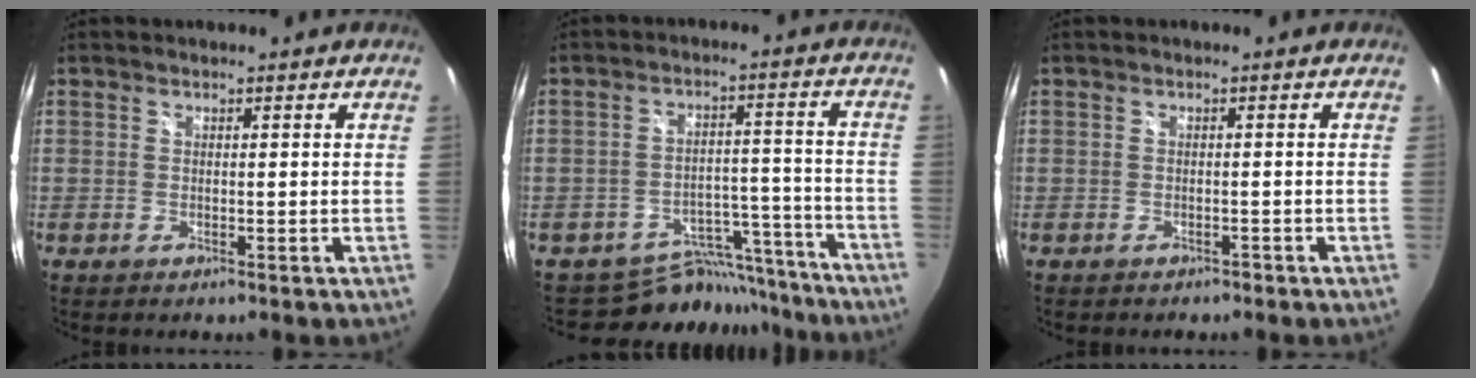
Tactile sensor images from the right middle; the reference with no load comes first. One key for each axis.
{"total": 11.8, "fx": -10.7, "fy": 4.8, "fz": 0.9, "tx": -0.013, "ty": 0.039, "tz": -0.149}
{"total": 1.5, "fx": -1.3, "fy": 0.7, "fz": 0.3, "tx": -0.011, "ty": -0.005, "tz": -0.019}